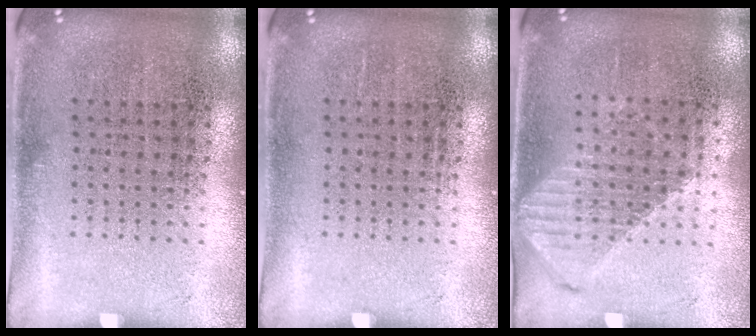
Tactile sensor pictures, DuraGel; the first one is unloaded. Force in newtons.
{"total": 0.0}
{"total": 1.2, "press": 1.1, "slide": 0.5}